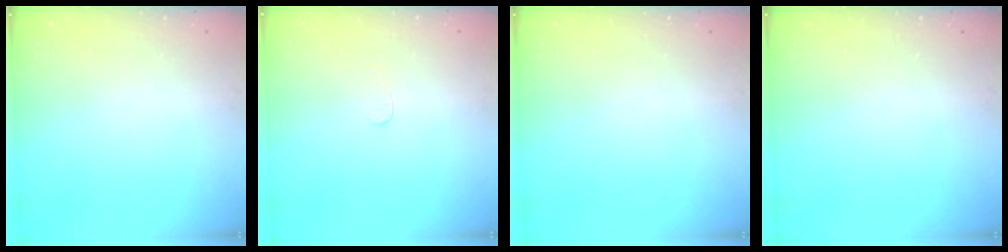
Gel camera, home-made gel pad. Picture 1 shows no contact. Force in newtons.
{"total": 3.5, "press": 3.5, "slide": 0.3}
{"total": 0.0}
{"total": 0.0}